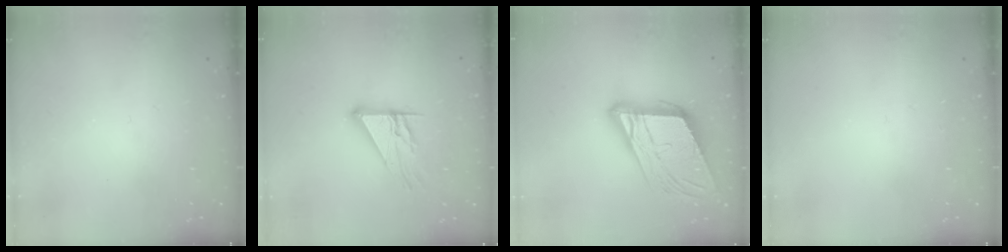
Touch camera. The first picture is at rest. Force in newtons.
{"total": 11.7, "press": 11.7, "slide": 0.9}
{"total": 18.1, "press": 17.7, "slide": 3.6}
{"total": 0.0}